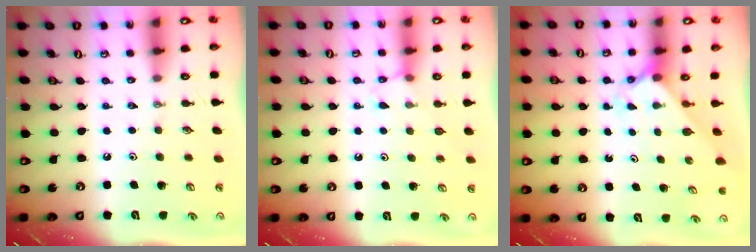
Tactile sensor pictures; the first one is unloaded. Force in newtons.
{"total": 6.0, "press": 6.0, "slide": 0.6}
{"total": 2.0, "press": 2.0, "slide": 0.2}